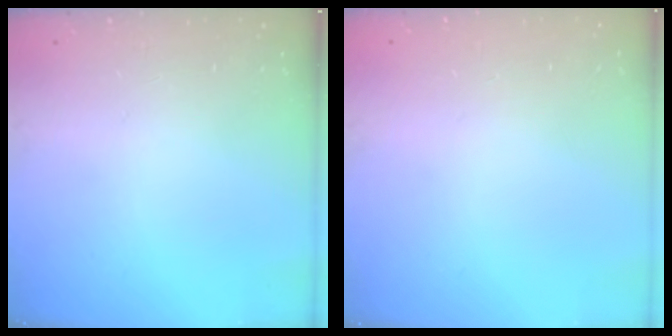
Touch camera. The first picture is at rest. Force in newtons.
{"total": 0.0}